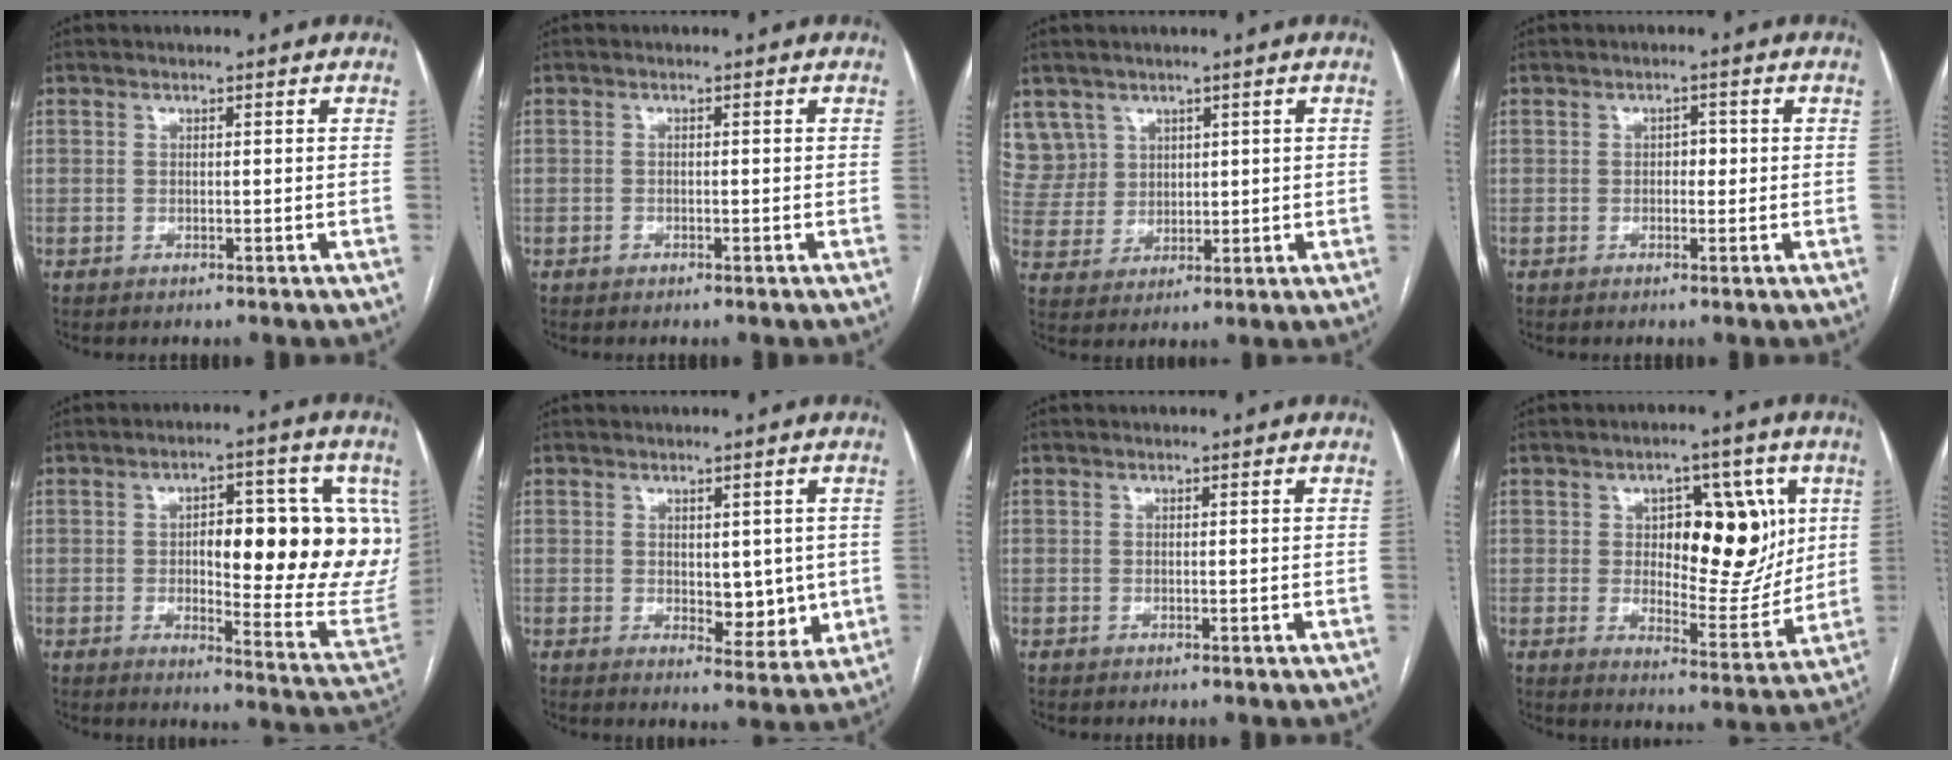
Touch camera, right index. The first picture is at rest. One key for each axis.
{"total": 0.6, "fx": -0.3, "fy": 0.4, "fz": 0.1, "tx": 0.000, "ty": 0.002, "tz": -0.006}
{"total": 7.8, "fx": 4.7, "fy": 6.2, "fz": 0.1, "tx": -0.007, "ty": 0.017, "tz": 0.108}
{"total": 1.7, "fx": -0.1, "fy": 1.1, "fz": 1.3, "tx": -0.012, "ty": 0.007, "tz": -0.003}
{"total": 19.3, "fx": 3.0, "fy": 5.6, "fz": 18.2, "tx": -0.193, "ty": 0.011, "tz": 0.047}
{"total": 6.0, "fx": 0.2, "fy": 3.3, "fz": 5.1, "tx": -0.055, "ty": -0.009, "tz": 0.013}
{"total": 0.0}
{"total": 13.5, "fx": 3.2, "fy": 6.3, "fz": 11.4, "tx": -0.147, "ty": 0.011, "tz": 0.057}